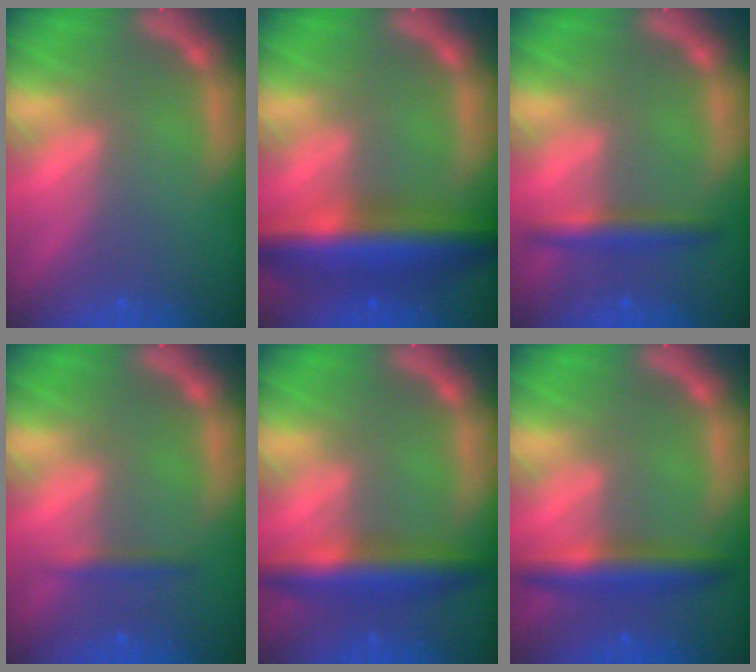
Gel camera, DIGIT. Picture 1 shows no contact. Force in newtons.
{"total": 8.9}
{"total": 3.0}
{"total": 1.4}
{"total": 5.5}
{"total": 4.5}